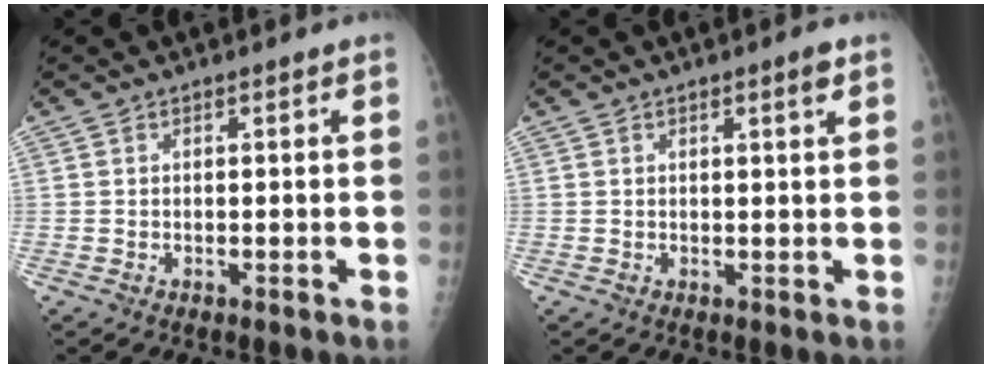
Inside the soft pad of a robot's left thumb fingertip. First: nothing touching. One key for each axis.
{"total": 2.1, "fx": 1.1, "fy": 0.3, "fz": 1.7, "tx": -0.024, "ty": -0.005, "tz": 0.016}